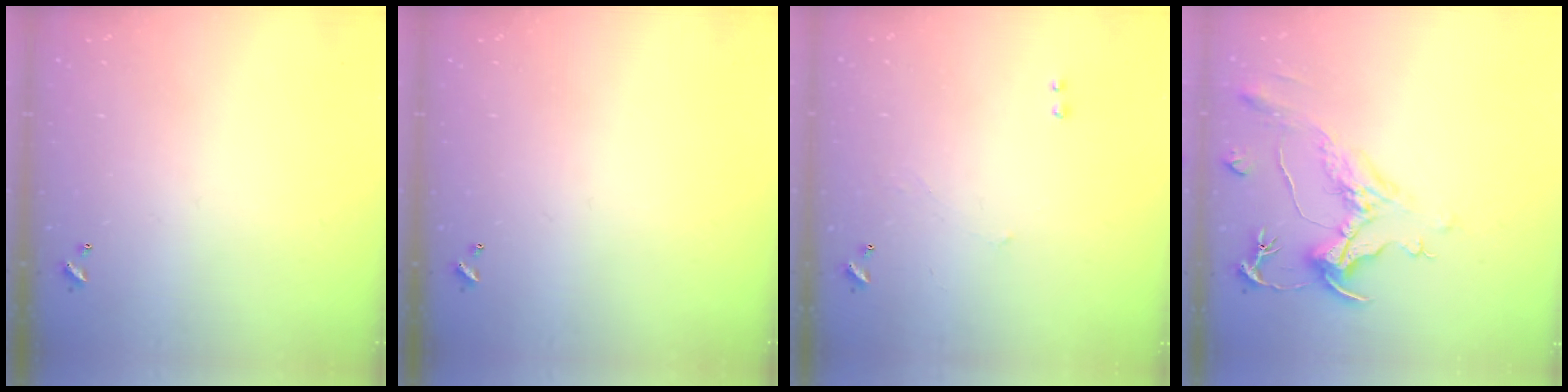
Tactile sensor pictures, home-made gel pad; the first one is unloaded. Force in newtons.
{"total": 0.0}
{"total": 1.3, "press": 1.0, "slide": 0.7}
{"total": 1.5, "press": 0.9, "slide": 1.2}